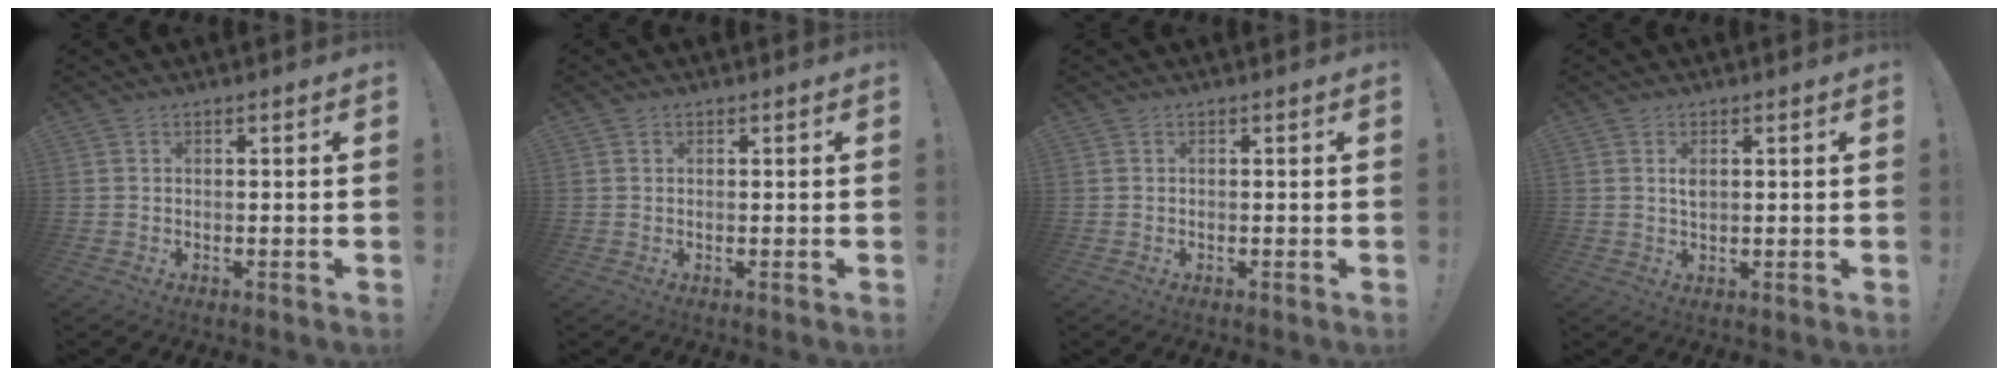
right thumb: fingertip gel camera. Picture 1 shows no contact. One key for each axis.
{"total": 0.6, "fx": 0.4, "fy": 0.5, "fz": 0.0, "tx": 0.008, "ty": -0.003, "tz": 0.005}
{"total": 0.0}
{"total": 2.1, "fx": 0.7, "fy": 1.0, "fz": 1.7, "tx": -0.020, "ty": -0.005, "tz": 0.010}